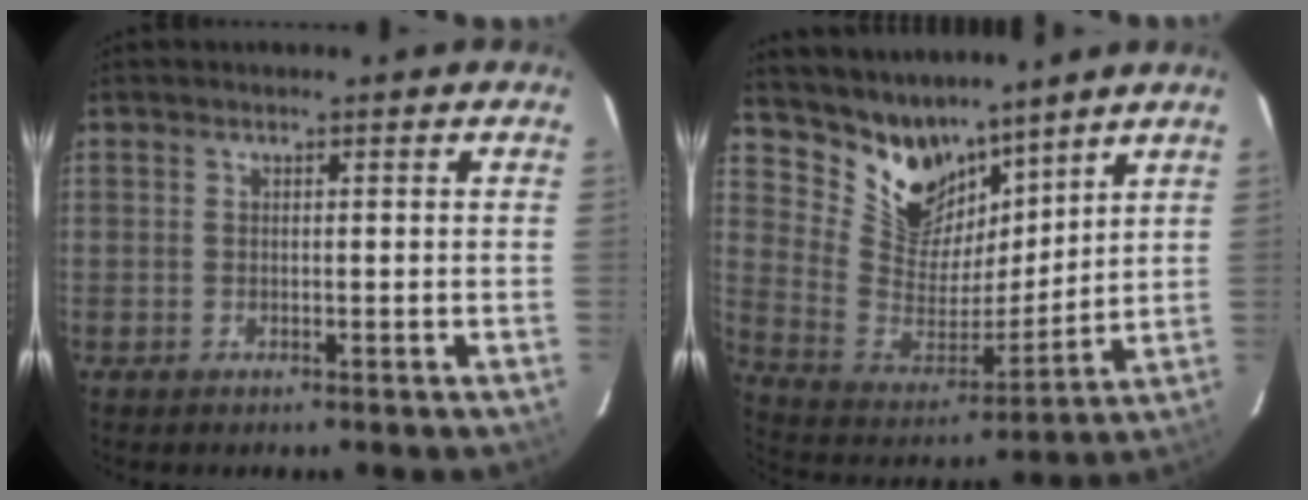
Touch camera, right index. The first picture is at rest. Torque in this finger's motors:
{"motor_torque": [-0.34, 0.58, -0.03, -0.01]}